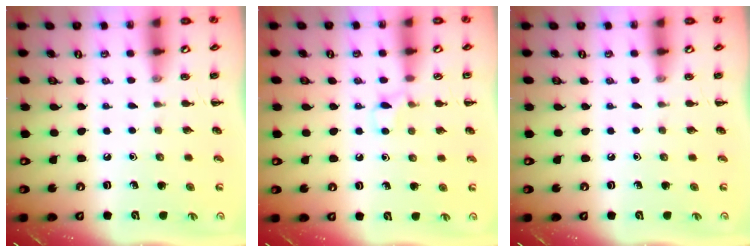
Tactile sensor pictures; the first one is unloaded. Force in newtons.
{"total": 5.7, "press": 5.3, "slide": 2.0}
{"total": 0.0}